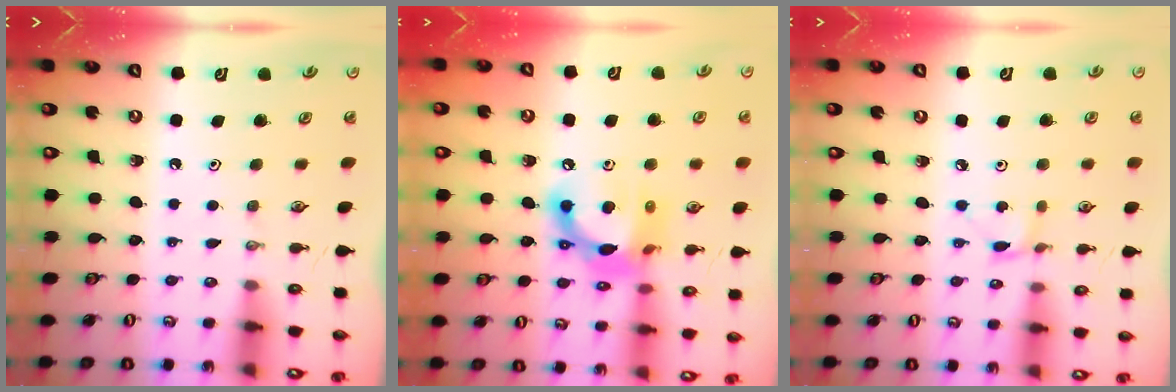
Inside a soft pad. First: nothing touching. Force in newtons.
{"total": 13.9, "press": 13.9, "slide": 0.8}
{"total": 2.4, "press": 2.4, "slide": 0.3}